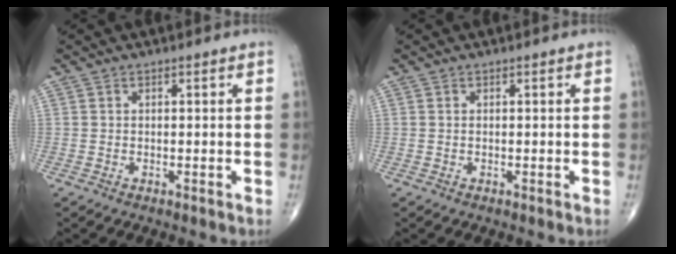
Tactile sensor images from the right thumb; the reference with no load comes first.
{"total": 0.0}